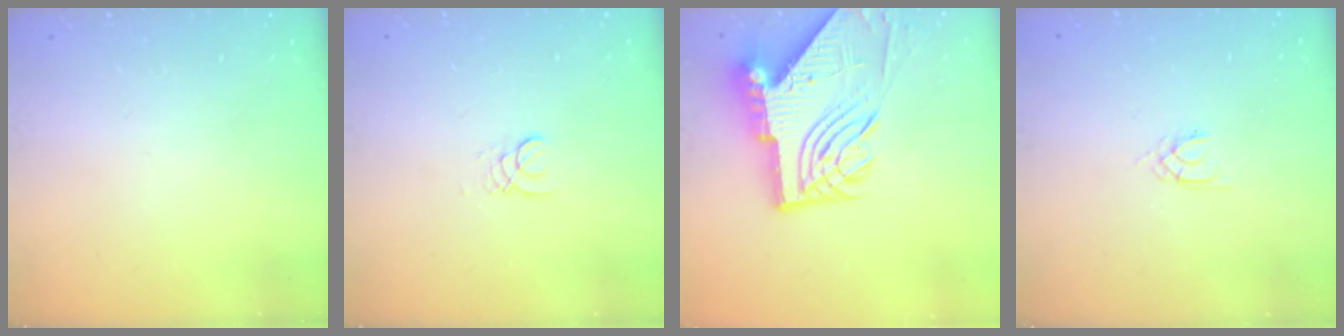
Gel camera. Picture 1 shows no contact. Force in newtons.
{"total": 1.3, "press": 1.3, "slide": 0.1}
{"total": 14.6, "press": 14.5, "slide": 1.6}
{"total": 1.3, "press": 1.2, "slide": 0.3}